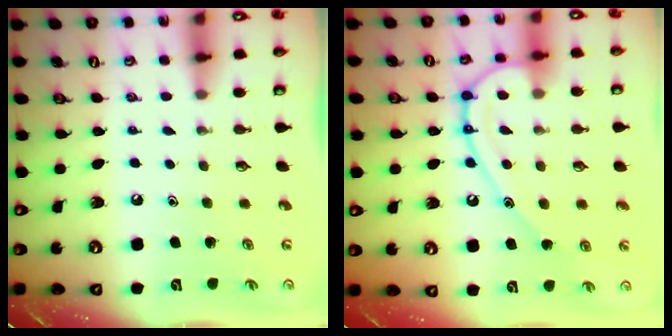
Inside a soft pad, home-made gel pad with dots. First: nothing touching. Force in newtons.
{"total": 14.1, "press": 14.0, "slide": 1.6}